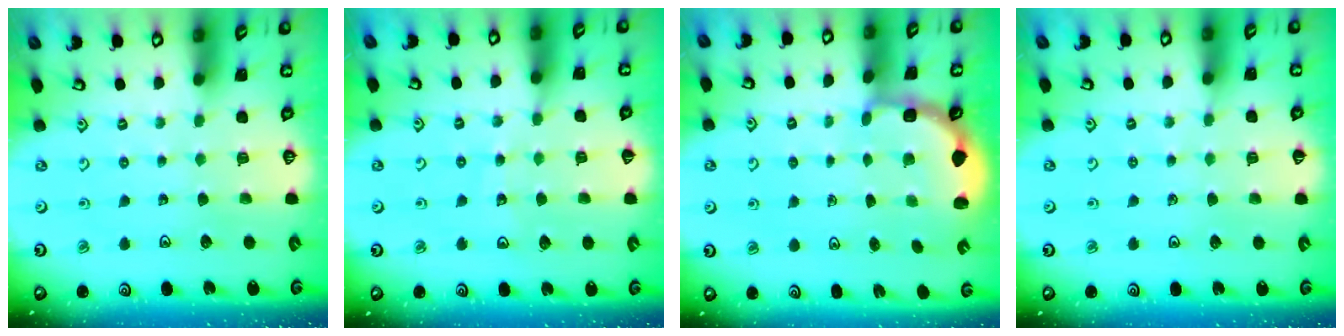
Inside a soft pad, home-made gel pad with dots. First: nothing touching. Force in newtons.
{"total": 9.1, "press": 8.8, "slide": 2.1}
{"total": 2.8, "press": 2.5, "slide": 1.4}
{"total": 2.0, "press": 2.0, "slide": 0.3}